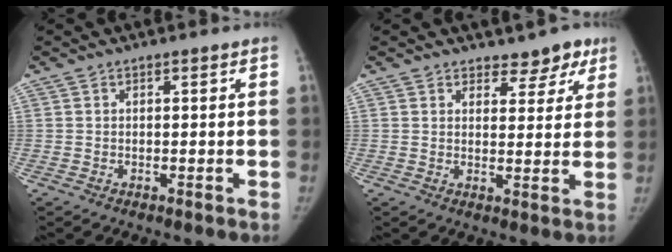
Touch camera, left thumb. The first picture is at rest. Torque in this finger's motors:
{"motor_torque": [0.01, 0.04, -0.03, 0.07, -0.01]}